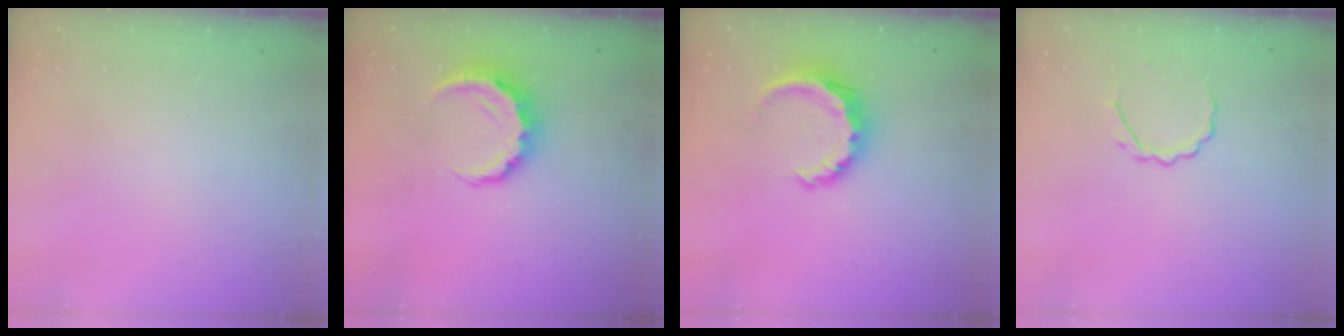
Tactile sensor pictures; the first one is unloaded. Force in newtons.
{"total": 8.3, "press": 8.2, "slide": 1.4}
{"total": 8.9, "press": 8.7, "slide": 1.4}
{"total": 4.7, "press": 4.6, "slide": 0.8}